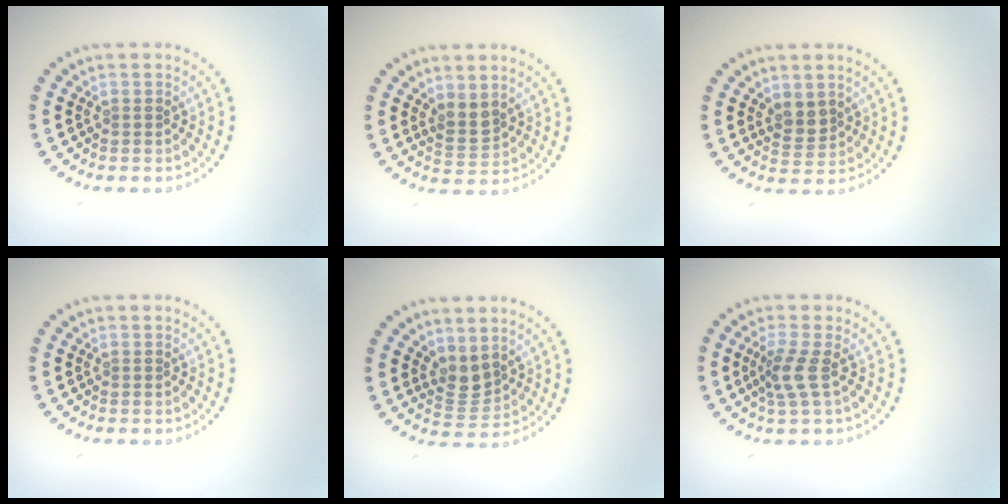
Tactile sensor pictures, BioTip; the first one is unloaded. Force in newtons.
{"total": 1.9, "press": 1.6, "slide": 1.0}
{"total": 2.1, "press": 1.8, "slide": 0.9}
{"total": 0.0}
{"total": 2.2, "press": 1.7, "slide": 1.4}
{"total": 2.4, "press": 1.8, "slide": 1.6}